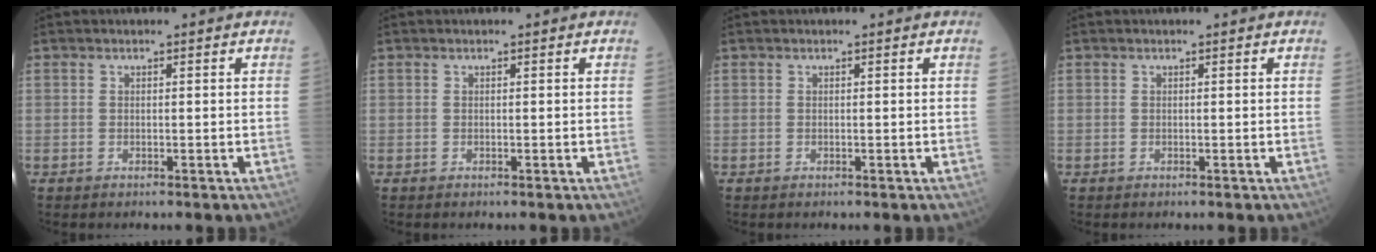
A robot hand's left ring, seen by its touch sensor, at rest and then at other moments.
{"total": 0.0}
{"total": 0.0}
{"total": 0.0}